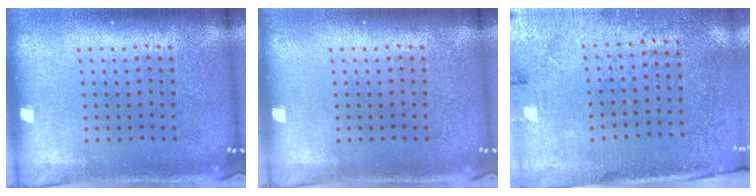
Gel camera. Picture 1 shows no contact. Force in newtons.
{"total": 0.0}
{"total": 2.8, "press": 2.4, "slide": 1.3}